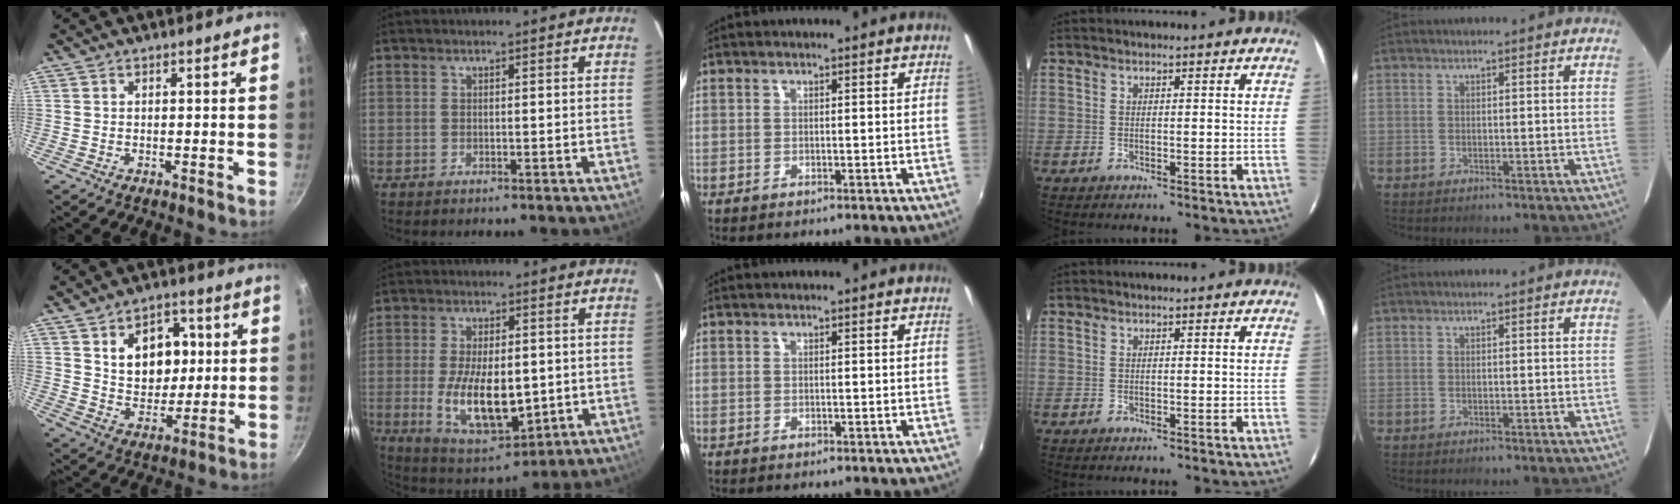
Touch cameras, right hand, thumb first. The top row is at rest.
{"thumb": {"total": 13.2, "force": [3.3, 9.7, 8.4], "torque": [-0.078, -0.014, 0.055]}, "index": {"total": 14.4, "force": [-1.7, 7.0, 12.5], "torque": [-0.242, -0.018, -0.014]}}